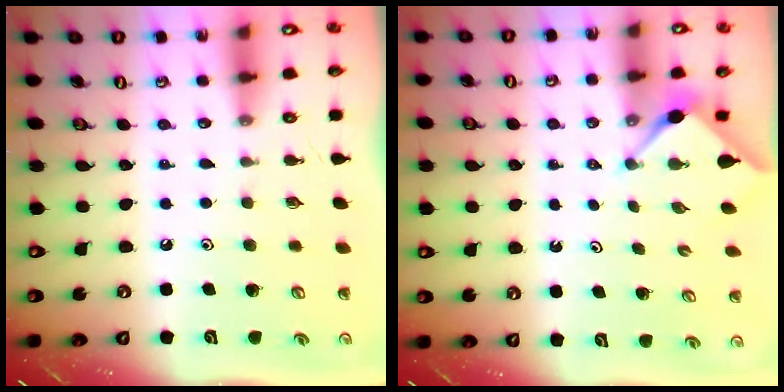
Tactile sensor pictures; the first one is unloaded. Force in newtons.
{"total": 3.0, "press": 3.0, "slide": 0.4}